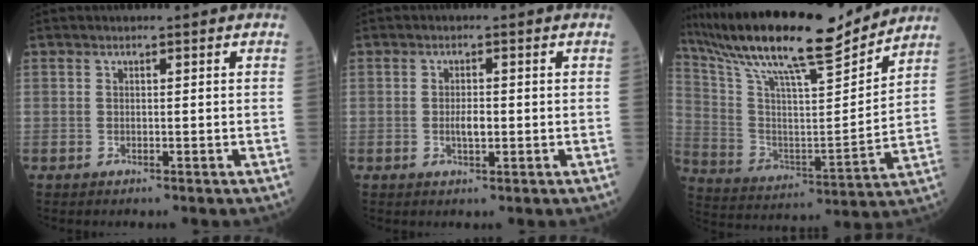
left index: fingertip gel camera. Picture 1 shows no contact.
{"total": 2.1, "force": [-0.2, 0.7, 2.0], "torque": [-0.041, 0.000, -0.002]}
{"total": 22.9, "force": [19.5, 2.2, 11.9], "torque": [-0.232, 0.005, 0.326]}